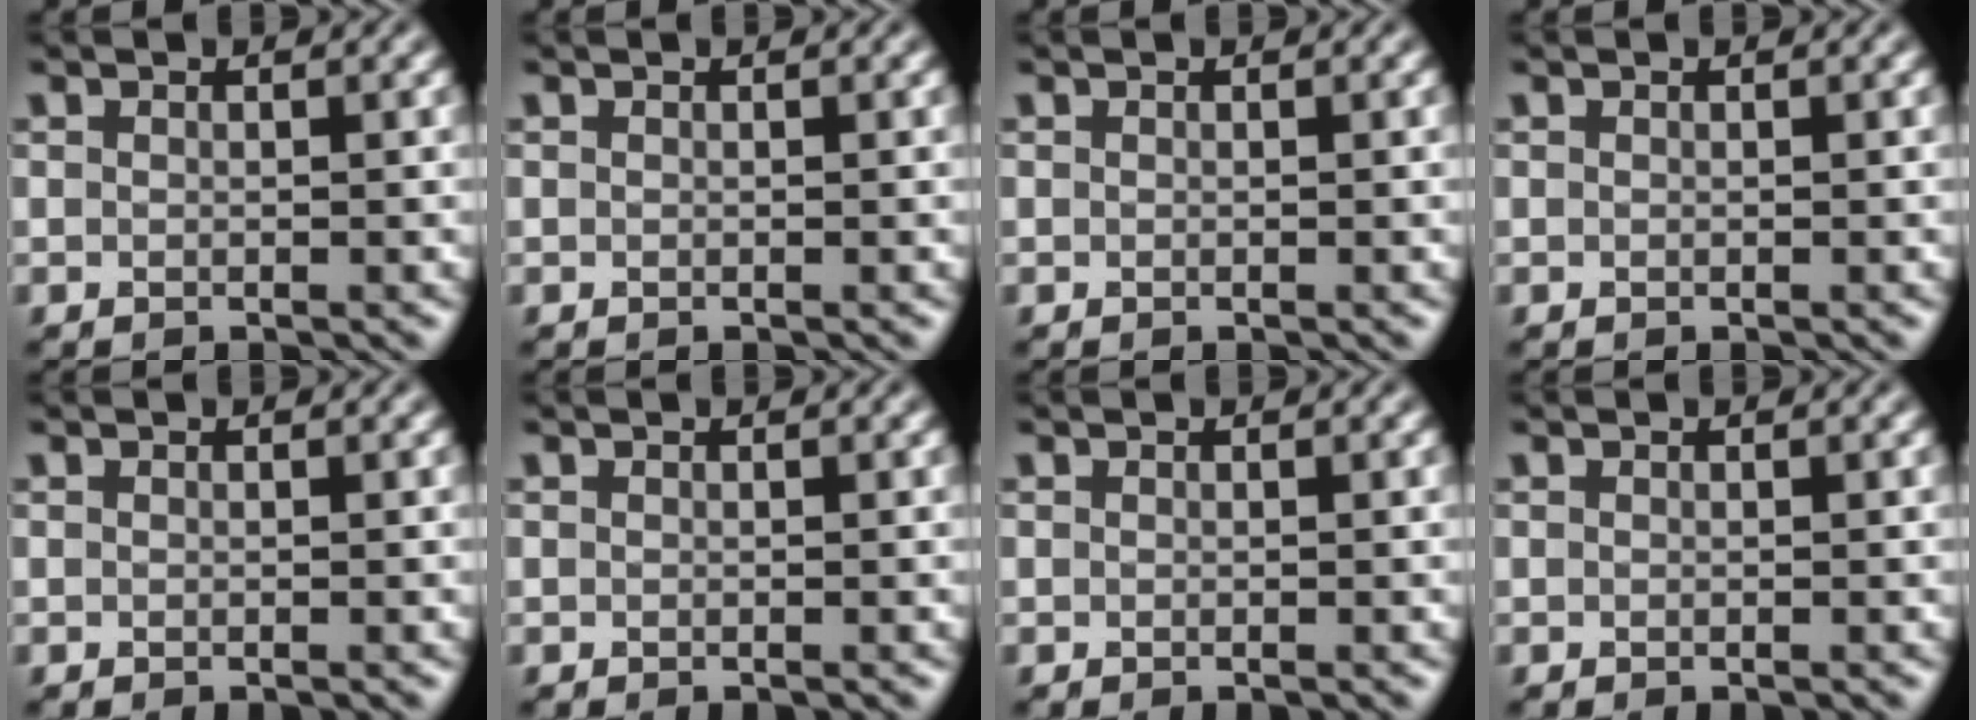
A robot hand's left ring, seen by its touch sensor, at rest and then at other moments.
{"total": 0.0}
{"total": 0.0}
{"total": 0.0}
{"total": 0.0}
{"total": 0.0}
{"total": 0.0}
{"total": 0.0}